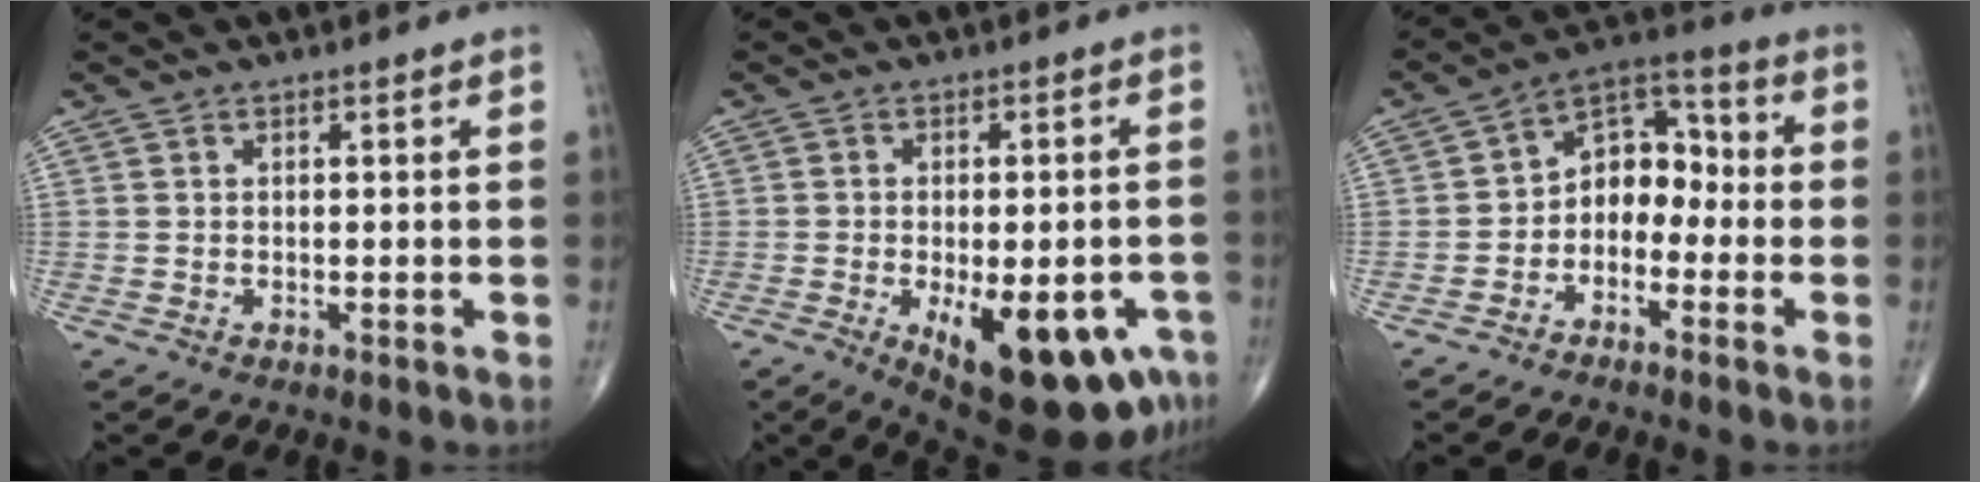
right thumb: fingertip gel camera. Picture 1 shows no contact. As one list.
[{"total": 19.0, "force": [-8.0, 7.9, 15.2], "torque": [-0.158, 0.004, -0.093]}, {"total": 9.1, "force": [-2.4, 6.6, 5.8], "torque": [-0.060, 0.053, -0.058]}]